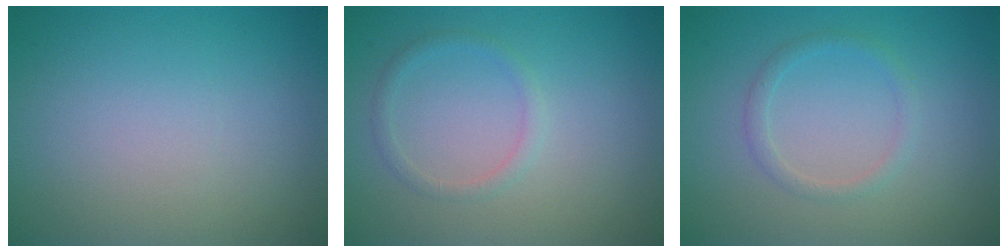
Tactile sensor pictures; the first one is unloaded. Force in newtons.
{"total": 1.2, "press": 1.2, "slide": 0.0}
{"total": 1.3, "press": 1.3, "slide": 0.1}